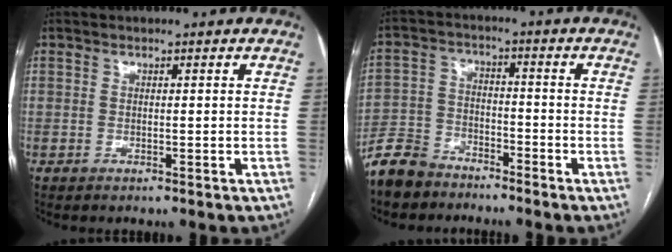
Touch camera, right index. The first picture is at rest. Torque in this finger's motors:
{"motor_torque": [-1.13, -1.02, -0.94, -0.21]}